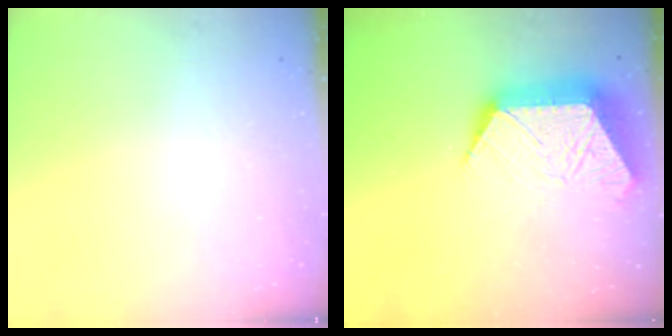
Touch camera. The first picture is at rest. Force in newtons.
{"total": 14.4, "press": 14.4, "slide": 1.0}